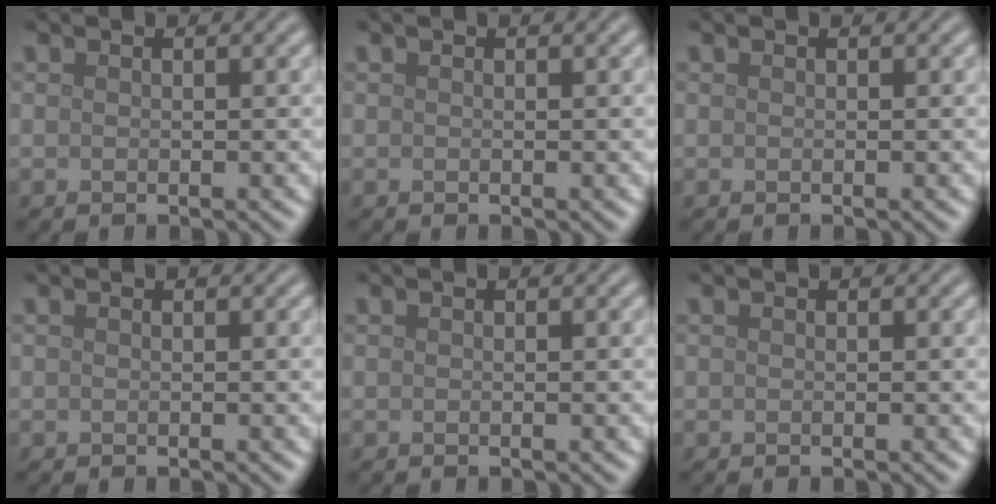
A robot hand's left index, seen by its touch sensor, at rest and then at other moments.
{"total": 0.0}
{"total": 0.0}
{"total": 0.0}
{"total": 0.0}
{"total": 0.0}